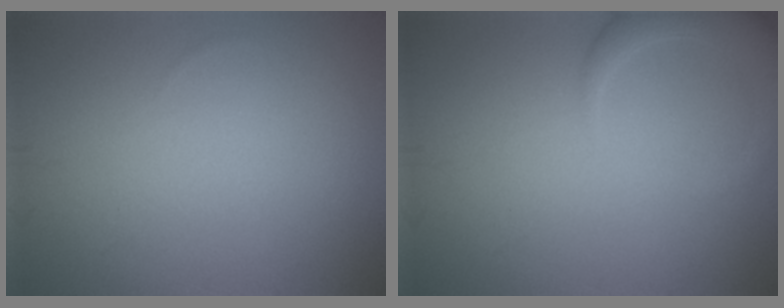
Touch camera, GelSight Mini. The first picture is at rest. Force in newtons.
{"total": 3.8, "press": 3.8, "slide": 0.5}